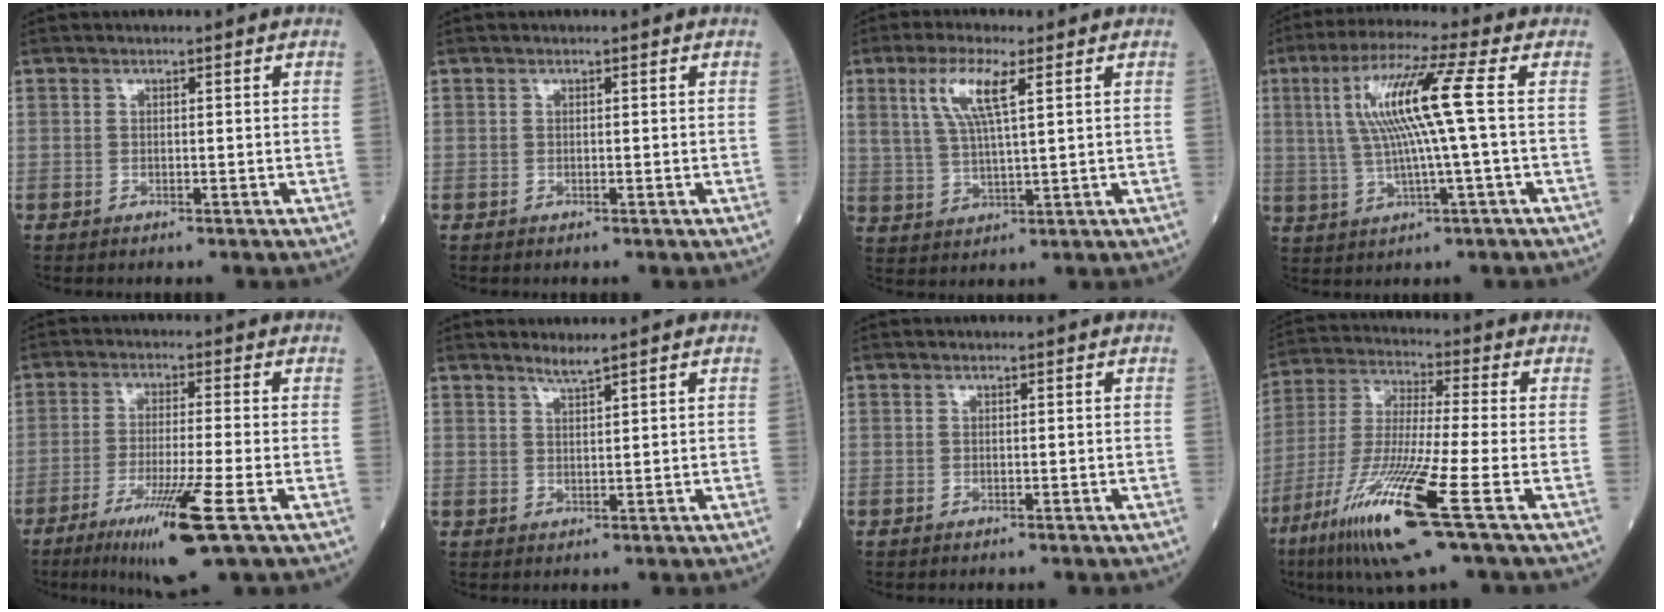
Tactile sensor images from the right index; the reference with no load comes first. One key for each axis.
{"total": 0.0}
{"total": 7.3, "fx": 3.2, "fy": 1.1, "fz": 6.5, "tx": -0.139, "ty": 0.007, "tz": 0.065}
{"total": 11.3, "fx": 1.7, "fy": -0.7, "fz": 11.1, "tx": -0.221, "ty": 0.016, "tz": 0.032}
{"total": 10.9, "fx": -5.4, "fy": -0.5, "fz": 9.5, "tx": -0.173, "ty": -0.034, "tz": -0.092}
{"total": 1.7, "fx": 1.6, "fy": -0.5, "fz": 0.6, "tx": -0.014, "ty": -0.005, "tz": 0.032}
{"total": 0.0}
{"total": 17.0, "fx": -7.8, "fy": -0.1, "fz": 15.1, "tx": -0.319, "ty": -0.041, "tz": -0.151}